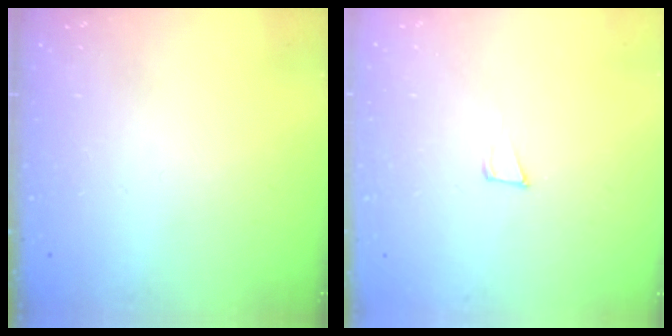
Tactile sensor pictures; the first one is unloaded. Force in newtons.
{"total": 4.3, "press": 4.2, "slide": 1.0}